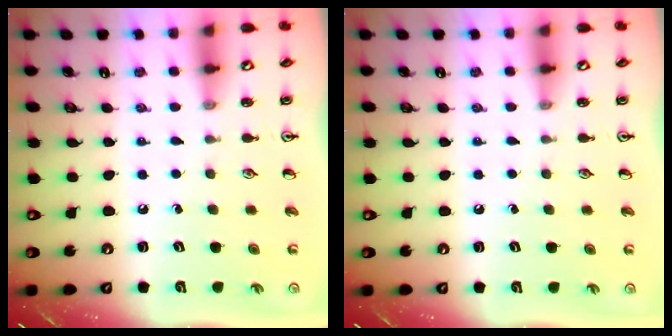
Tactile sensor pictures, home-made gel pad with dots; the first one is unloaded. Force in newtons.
{"total": 0.0}